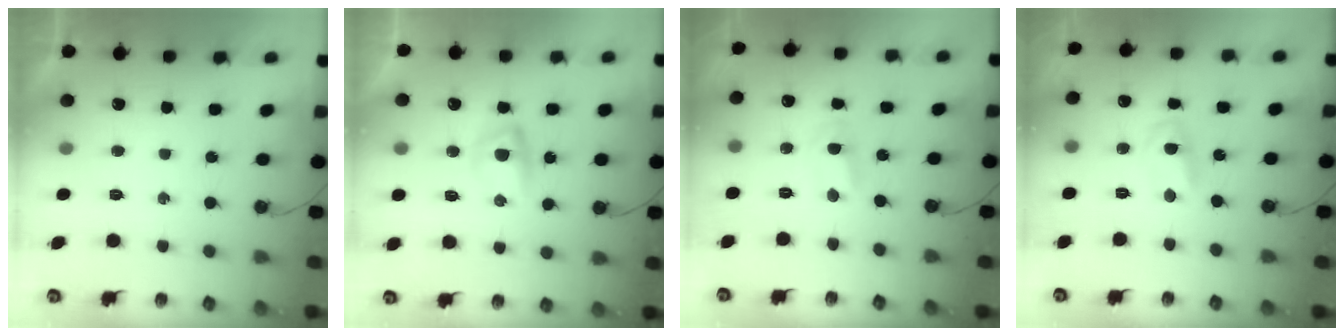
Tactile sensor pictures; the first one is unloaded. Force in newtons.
{"total": 10.4, "press": 6.3, "slide": 8.3}
{"total": 12.1, "press": 2.0, "slide": 11.9}
{"total": 2.7, "press": 2.7, "slide": 0.2}